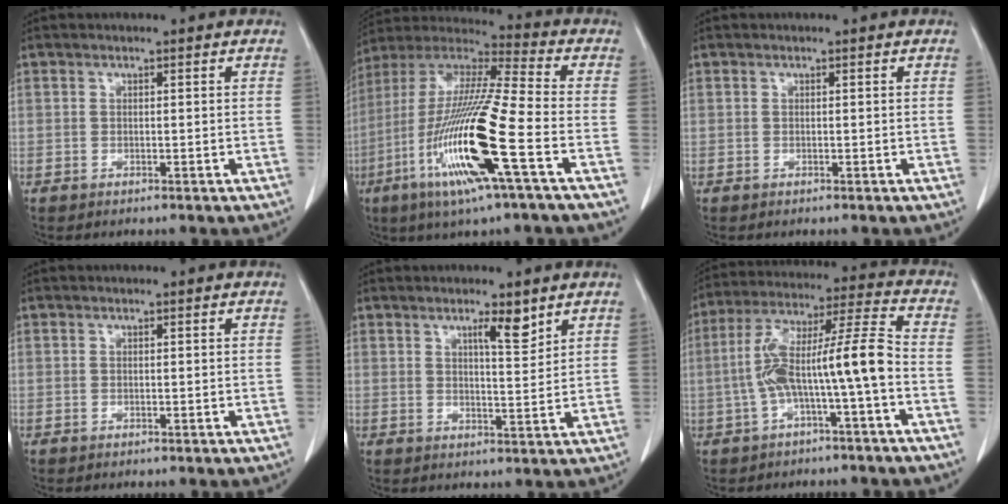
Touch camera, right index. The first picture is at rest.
{"total": 20.6, "force": [-7.1, 0.6, 19.3], "torque": [-0.415, -0.032, -0.143]}
{"total": 0.0}
{"total": 0.0}
{"total": 4.2, "force": [2.8, 0.7, 3.0], "torque": [-0.049, -0.003, 0.046]}
{"total": 11.9, "force": [-2.7, 0.3, 11.6], "torque": [-0.217, 0.038, -0.049]}